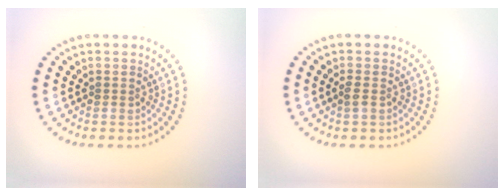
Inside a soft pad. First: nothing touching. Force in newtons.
{"total": 0.8, "press": 0.8, "slide": 0.2}